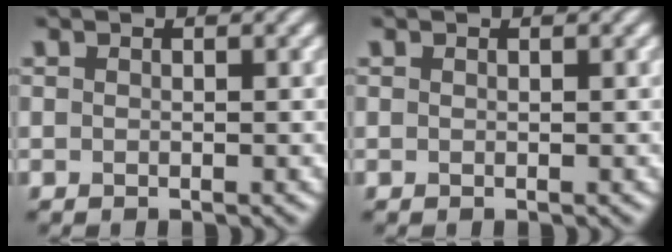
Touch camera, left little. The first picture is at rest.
{"total": 0.0}